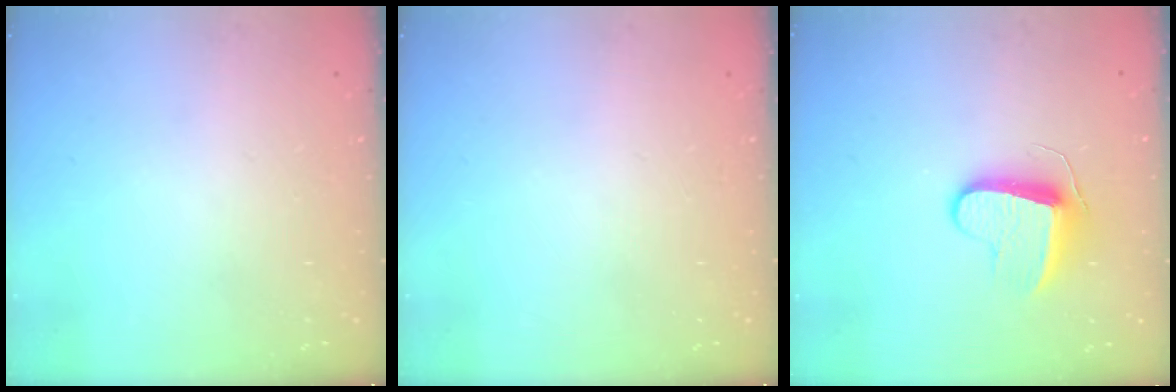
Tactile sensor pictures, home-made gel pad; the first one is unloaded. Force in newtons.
{"total": 0.0}
{"total": 9.0, "press": 9.0, "slide": 0.2}